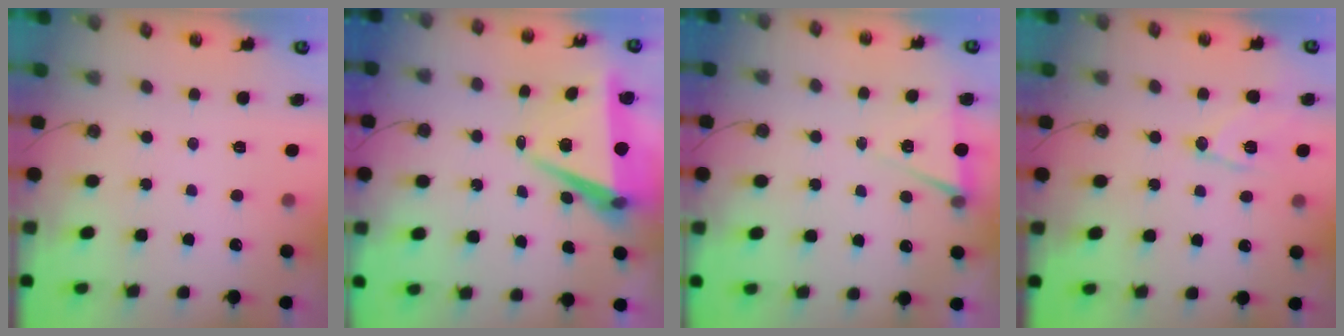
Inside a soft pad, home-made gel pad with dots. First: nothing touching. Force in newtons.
{"total": 7.5, "press": 6.2, "slide": 4.2}
{"total": 5.5, "press": 3.2, "slide": 4.5}
{"total": 10.9, "press": 10.9, "slide": 0.7}